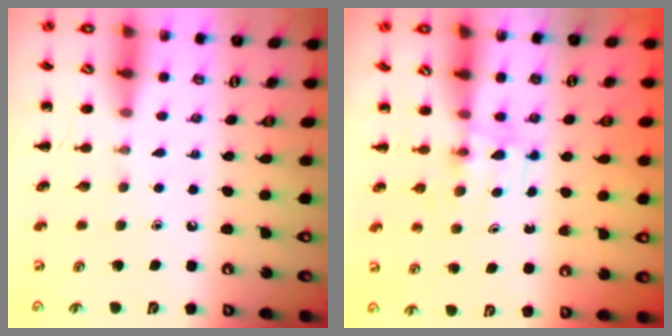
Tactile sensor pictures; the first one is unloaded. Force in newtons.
{"total": 2.9, "press": 2.6, "slide": 1.2}